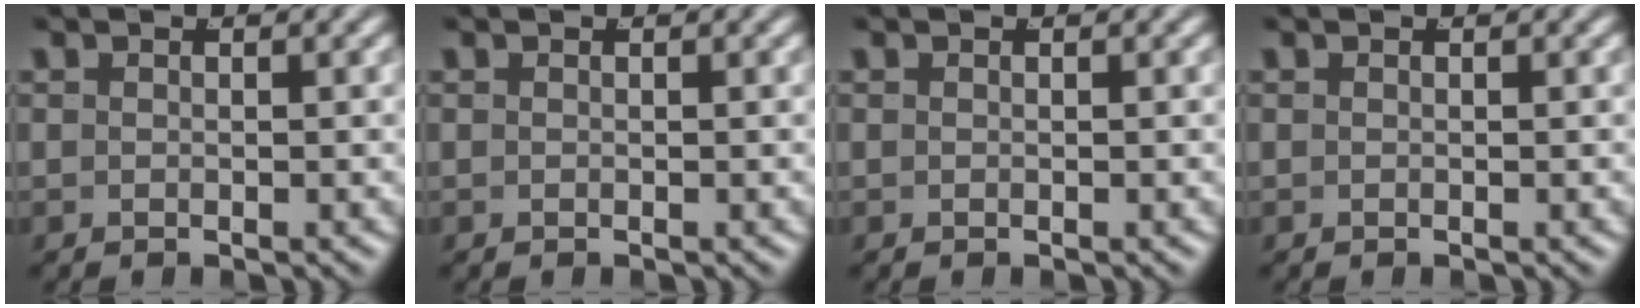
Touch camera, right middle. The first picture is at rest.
{"total": 0.0}
{"total": 0.0}
{"total": 0.0}